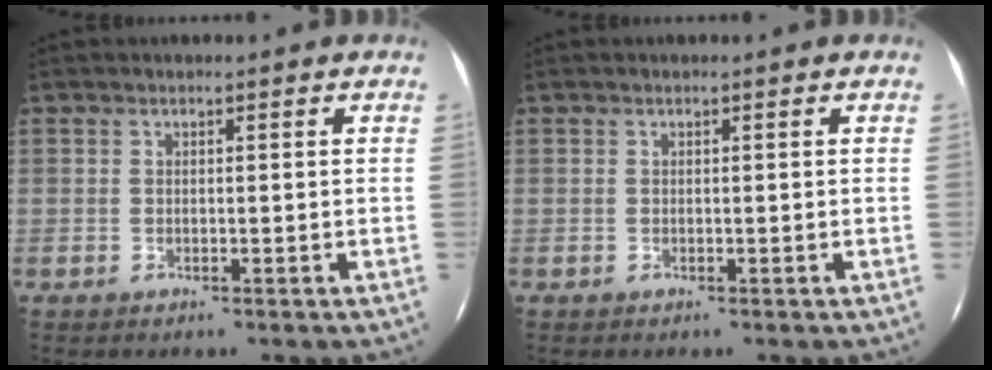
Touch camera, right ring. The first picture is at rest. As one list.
[{"total": 0.0}]